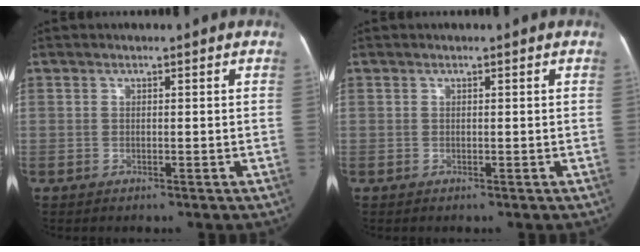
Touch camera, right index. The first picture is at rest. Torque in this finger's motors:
{"motor_torque": [-0.04, 0.12, 0.00, 0.01]}